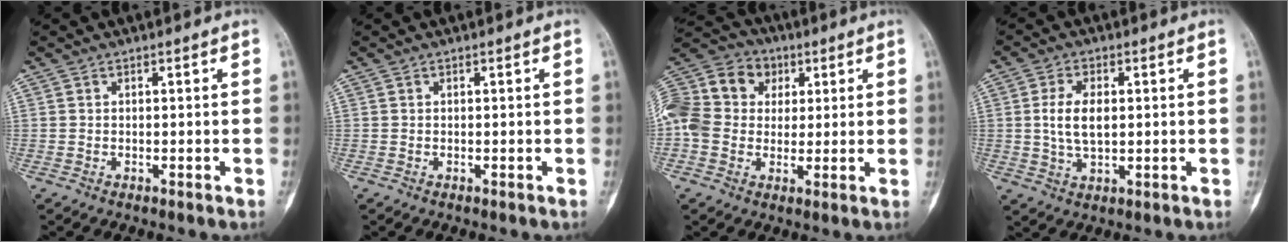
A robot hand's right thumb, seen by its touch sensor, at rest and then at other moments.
{"total": 0.0}
{"total": 17.7, "force": [3.5, 14.3, 9.8], "torque": [-0.203, 0.039, 0.056]}
{"total": 6.7, "force": [0.7, 3.6, 5.6], "torque": [-0.112, -0.001, 0.015]}